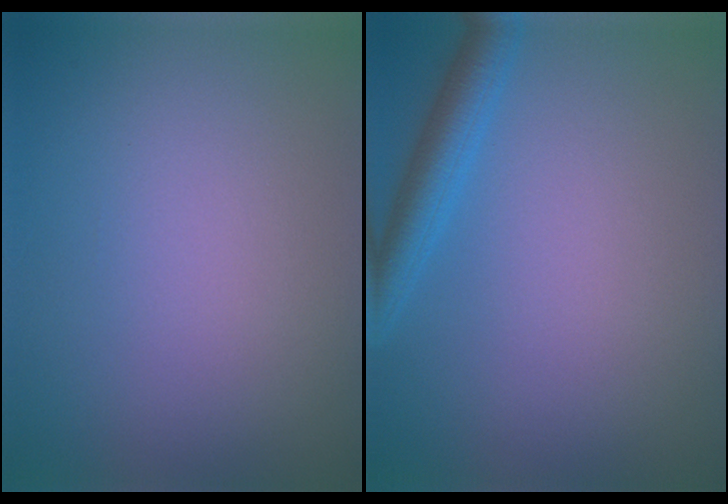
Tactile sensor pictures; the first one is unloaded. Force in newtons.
{"total": 3.1, "press": 3.1, "slide": 0.2}